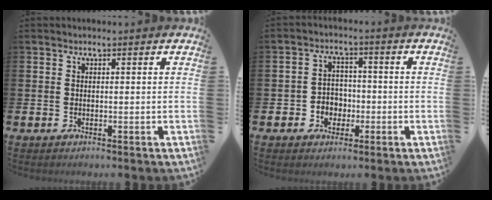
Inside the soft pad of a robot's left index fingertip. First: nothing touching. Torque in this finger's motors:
{"motor_torque": [0.54, 0.05, 0.02, 0.07]}